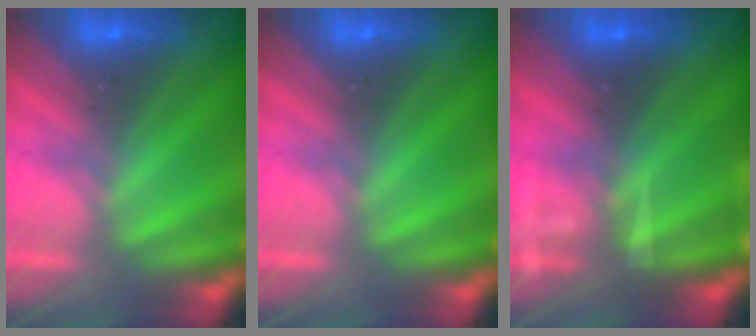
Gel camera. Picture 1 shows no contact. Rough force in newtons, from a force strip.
{"total": 0.0}
{"total": 7.0}